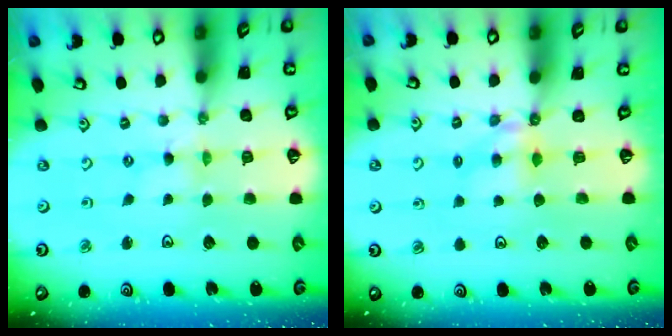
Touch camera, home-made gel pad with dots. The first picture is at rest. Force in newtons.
{"total": 5.4, "press": 5.4, "slide": 0.3}